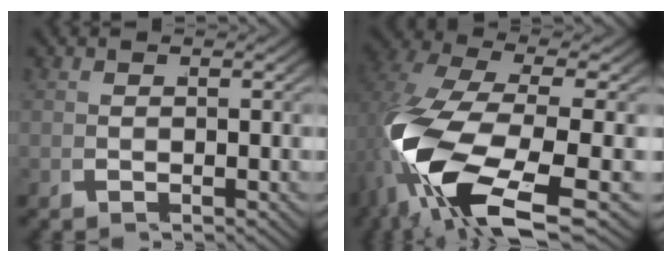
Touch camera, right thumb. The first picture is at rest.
{"total": 14.4, "force": [-2.8, 7.9, 11.8], "torque": [-0.314, -0.067, 0.000]}